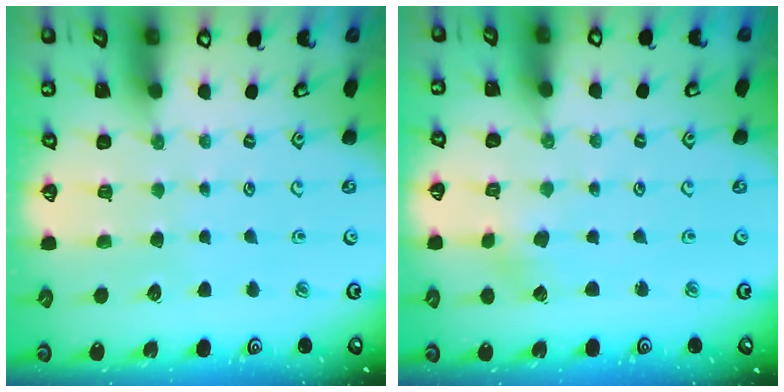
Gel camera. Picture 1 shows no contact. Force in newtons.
{"total": 1.1, "press": 1.1, "slide": 0.1}